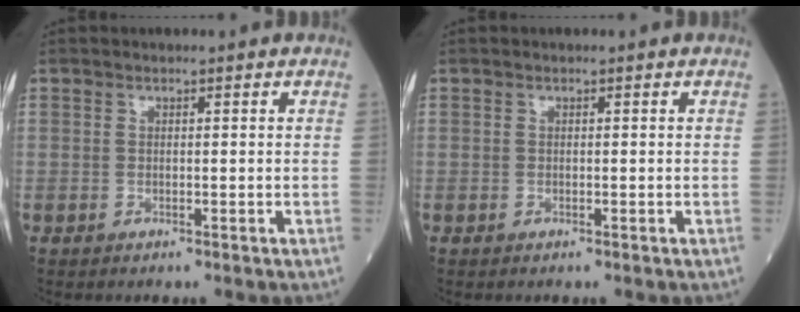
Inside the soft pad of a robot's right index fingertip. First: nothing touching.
{"total": 0.0}